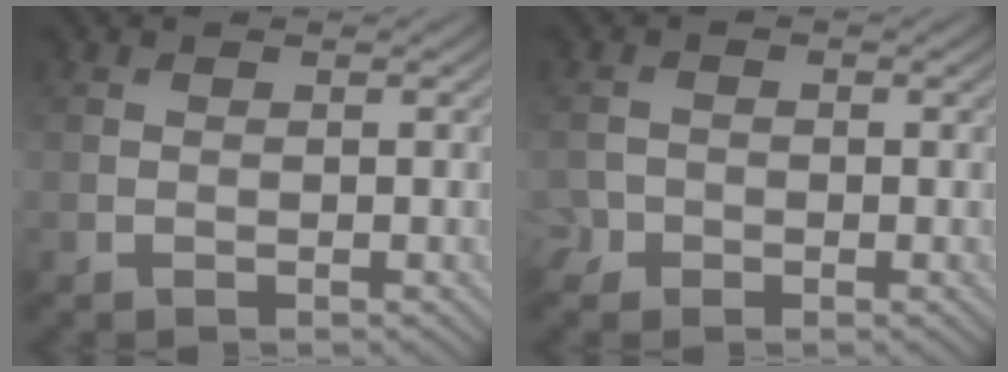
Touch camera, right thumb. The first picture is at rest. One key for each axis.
{"total": 1.9, "fx": -1.0, "fy": 1.5, "fz": 0.5, "tx": -0.009, "ty": -0.003, "tz": -0.026}